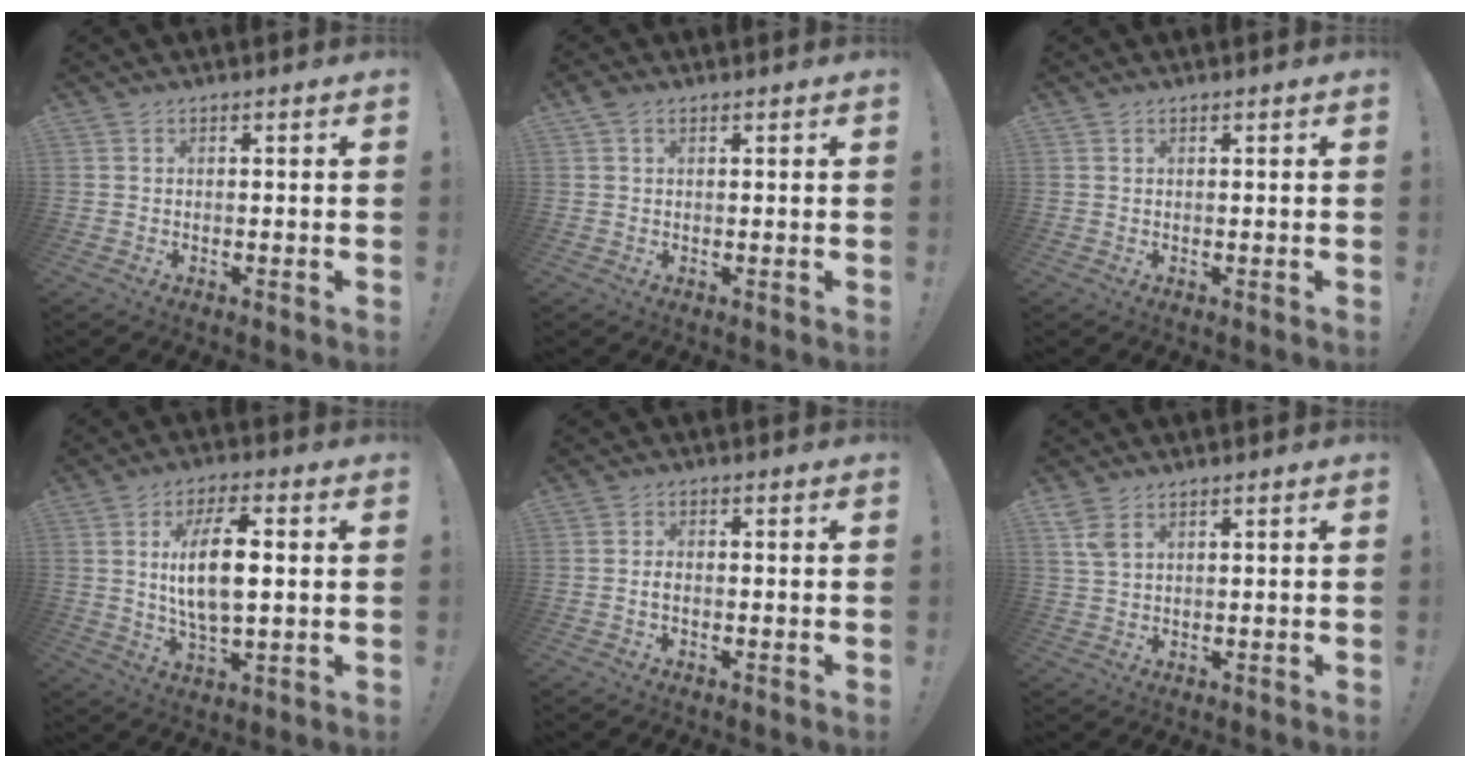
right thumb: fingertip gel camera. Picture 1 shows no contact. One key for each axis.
{"total": 1.8, "fx": 1.0, "fy": 1.1, "fz": 1.1, "tx": -0.032, "ty": 0.006, "tz": 0.020}
{"total": 0.0}
{"total": 13.3, "fx": 1.8, "fy": 5.5, "fz": 12.0, "tx": -0.222, "ty": -0.004, "tz": 0.023}
{"total": 1.6, "fx": -0.5, "fy": 0.7, "fz": 1.3, "tx": -0.028, "ty": 0.005, "tz": -0.008}
{"total": 3.7, "fx": 2.2, "fy": 1.6, "fz": 2.4, "tx": -0.043, "ty": -0.008, "tz": 0.041}